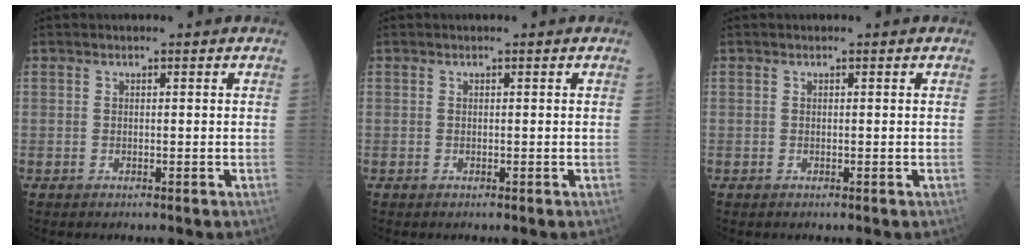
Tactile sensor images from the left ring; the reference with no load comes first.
{"total": 0.0}
{"total": 0.0}